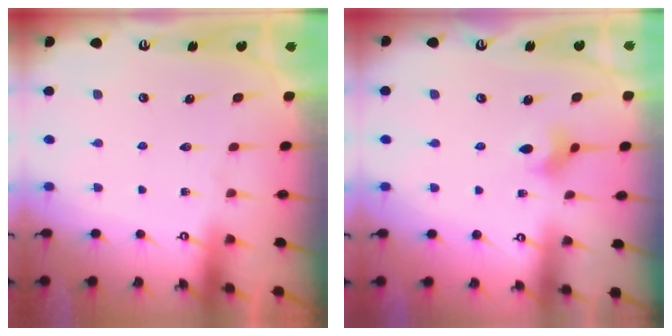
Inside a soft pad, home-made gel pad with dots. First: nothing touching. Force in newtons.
{"total": 4.3, "press": 4.2, "slide": 0.7}